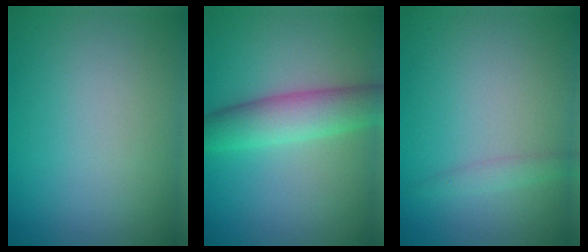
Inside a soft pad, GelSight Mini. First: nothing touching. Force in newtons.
{"total": 5.0, "press": 5.0, "slide": 0.1}
{"total": 1.2, "press": 1.2, "slide": 0.0}